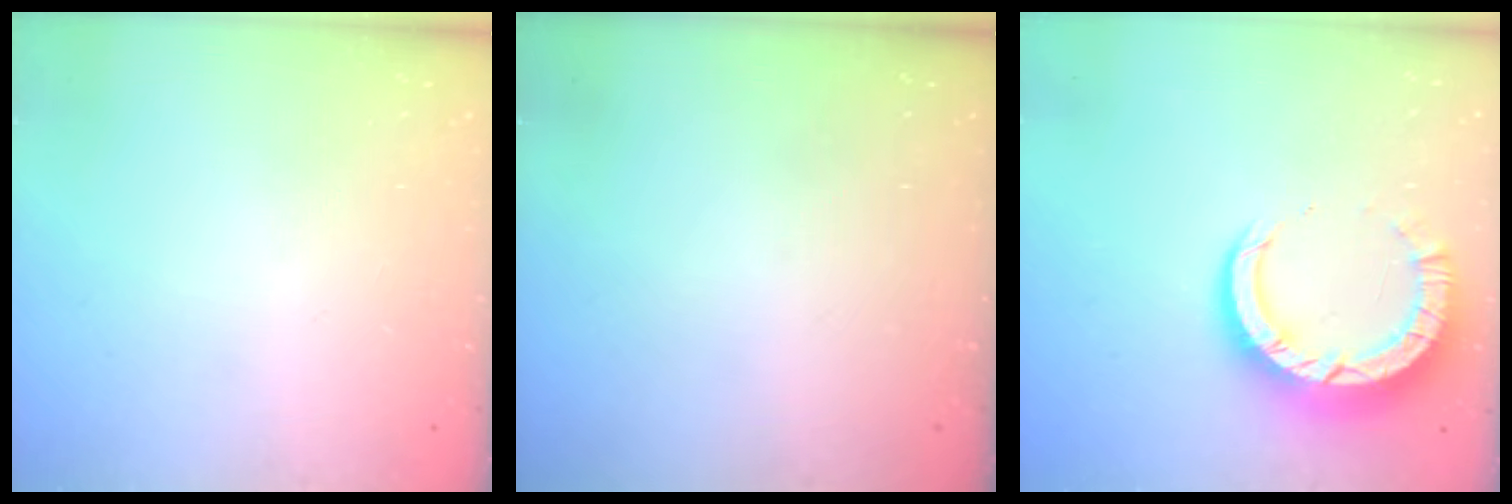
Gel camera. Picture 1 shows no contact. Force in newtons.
{"total": 0.0}
{"total": 9.6, "press": 9.5, "slide": 1.1}